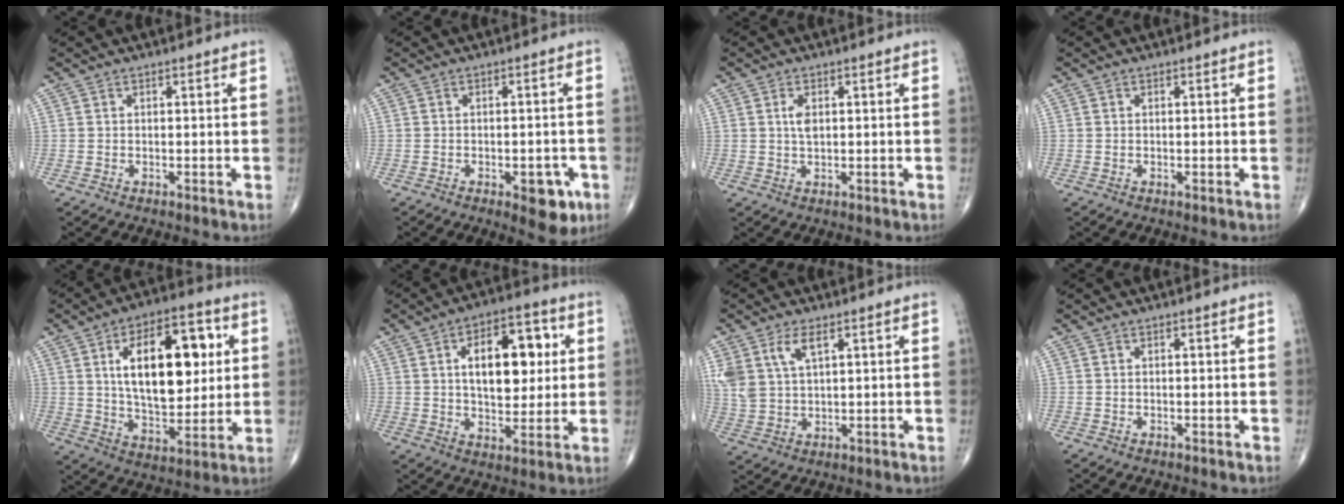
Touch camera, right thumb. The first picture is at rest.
{"total": 6.3, "force": [-2.8, 2.8, 4.8], "torque": [-0.037, 0.006, -0.030]}
{"total": 2.5, "force": [0.6, 1.3, 2.1], "torque": [-0.038, -0.003, 0.012]}
{"total": 0.0}
{"total": 21.0, "force": [4.8, 10.8, 17.4], "torque": [-0.235, -0.008, 0.077]}
{"total": 15.4, "force": [3.3, 8.4, 12.5], "torque": [-0.150, 0.003, 0.051]}
{"total": 7.8, "force": [3.8, 3.9, 5.6], "torque": [-0.121, -0.006, 0.082]}
{"total": 0.0}